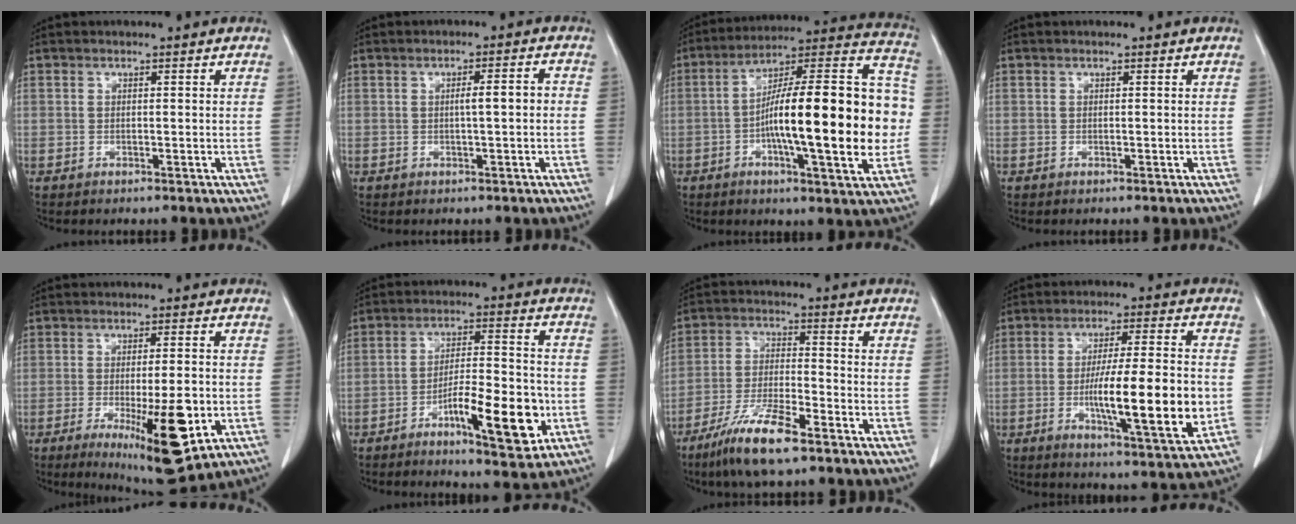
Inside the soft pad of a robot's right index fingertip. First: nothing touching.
{"total": 2.9, "force": [-0.3, 0.2, 2.9], "torque": [-0.048, 0.005, -0.004]}
{"total": 23.7, "force": [-2.7, 3.4, 23.3], "torque": [-0.311, 0.029, -0.044]}
{"total": 0.0}
{"total": 12.8, "force": [-4.3, 2.4, 11.8], "torque": [-0.180, -0.028, -0.053]}
{"total": 12.1, "force": [-4.6, 2.6, 10.9], "torque": [-0.174, 0.004, -0.069]}
{"total": 10.3, "force": [-6.9, 1.4, 7.5], "torque": [-0.150, -0.023, -0.130]}
{"total": 14.9, "force": [-2.6, 1.1, 14.6], "torque": [-0.240, -0.010, -0.040]}